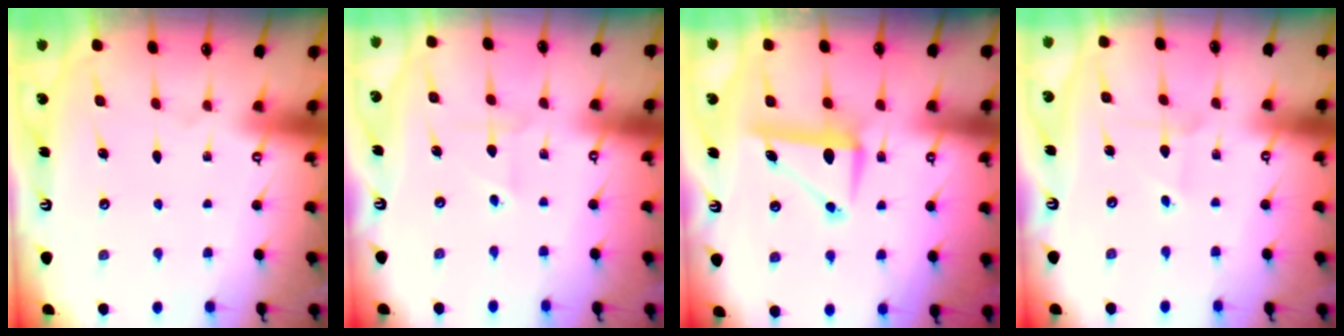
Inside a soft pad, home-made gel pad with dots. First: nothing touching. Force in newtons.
{"total": 2.1, "press": 2.0, "slide": 0.9}
{"total": 8.3, "press": 8.1, "slide": 1.7}
{"total": 1.9, "press": 1.9, "slide": 0.1}